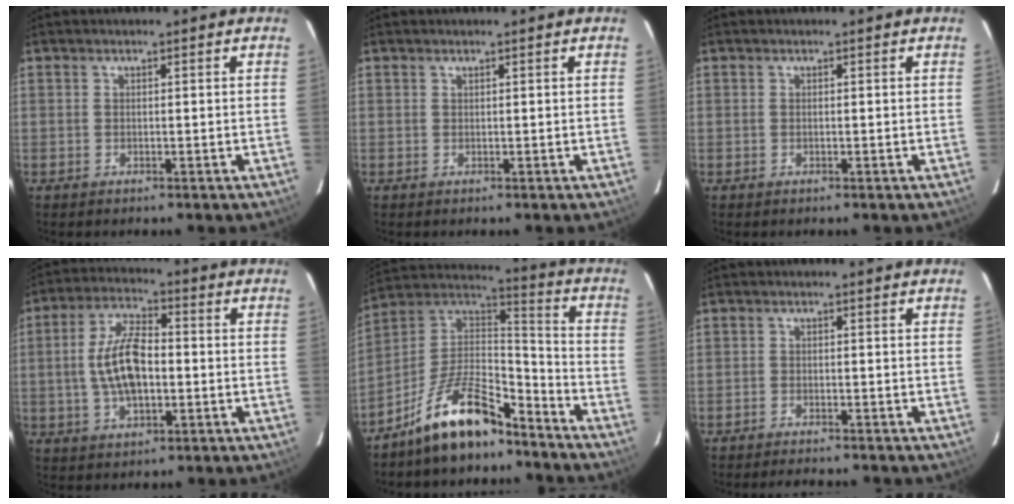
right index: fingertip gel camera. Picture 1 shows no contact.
{"total": 0.0}
{"total": 0.0}
{"total": 11.2, "force": [-1.0, 5.5, 9.7], "torque": [-0.193, 0.010, -0.015]}
{"total": 15.2, "force": [-10.8, 5.8, 9.1], "torque": [-0.189, 0.022, -0.195]}
{"total": 4.5, "force": [-4.2, 0.6, 1.6], "torque": [-0.047, -0.010, -0.066]}